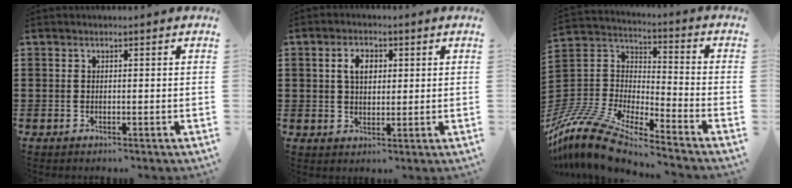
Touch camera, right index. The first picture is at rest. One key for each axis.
{"total": 3.8, "fx": 0.9, "fy": 2.5, "fz": 2.8, "tx": -0.063, "ty": 0.014, "tz": 0.014}
{"total": 11.9, "fx": -10.9, "fy": 1.8, "fz": 4.5, "tx": -0.126, "ty": 0.007, "tz": -0.231}